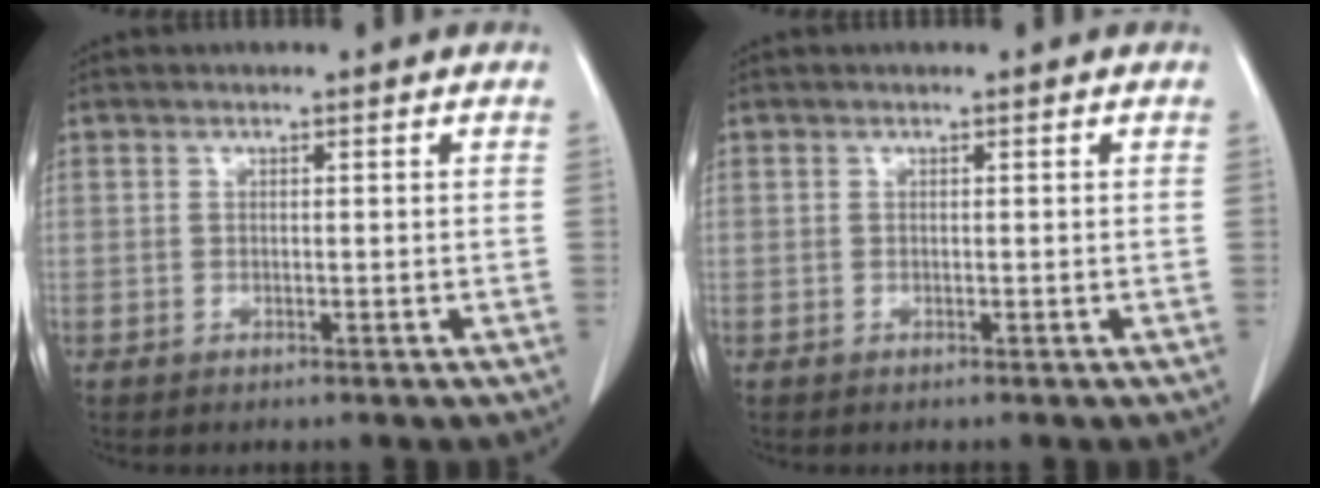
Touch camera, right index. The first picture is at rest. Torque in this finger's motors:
{"motor_torque": [0.00, 0.00, 0.00, 0.00]}